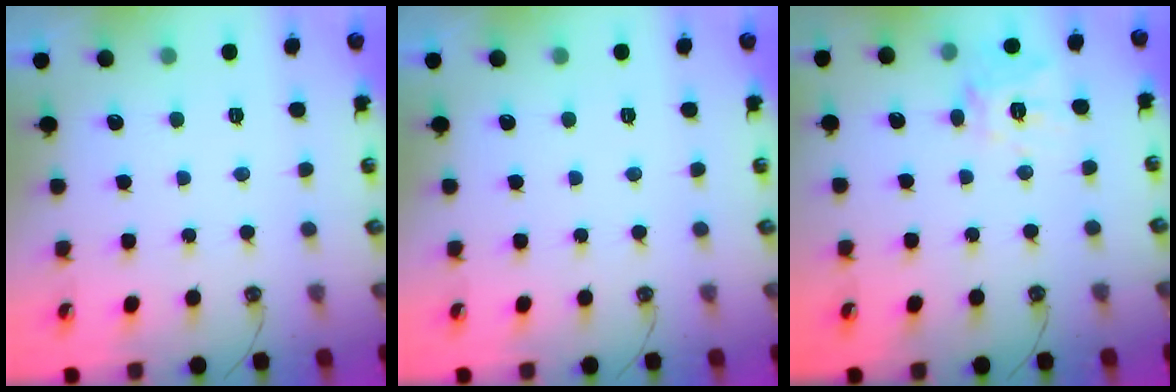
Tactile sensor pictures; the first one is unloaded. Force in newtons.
{"total": 0.0}
{"total": 11.8, "press": 11.8, "slide": 0.8}